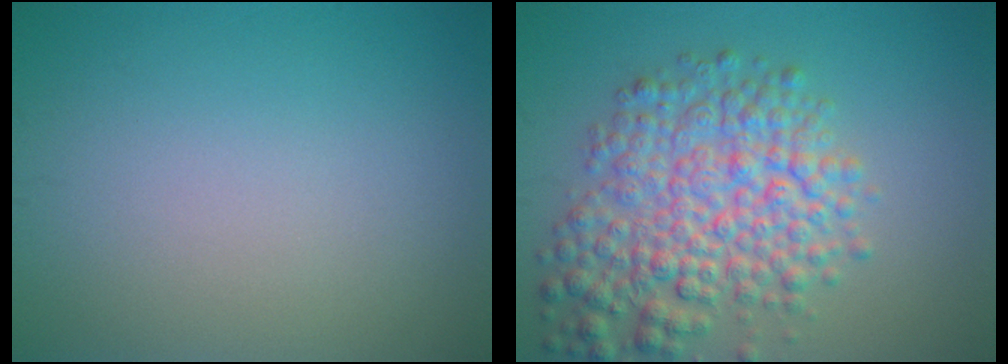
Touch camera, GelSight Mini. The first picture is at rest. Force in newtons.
{"total": 7.3, "press": 7.3, "slide": 0.2}